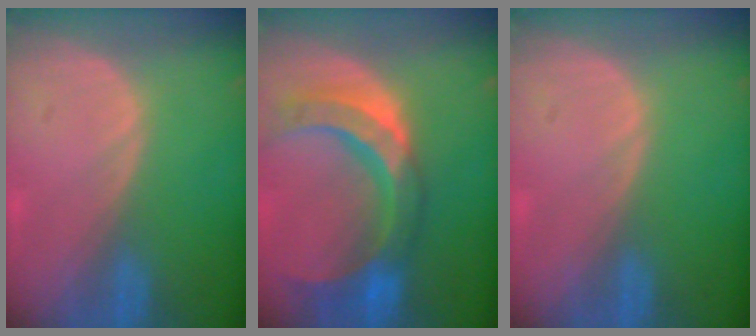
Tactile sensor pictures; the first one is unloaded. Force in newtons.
{"total": 11.5, "press": 9.7, "slide": 6.1}
{"total": 0.0}